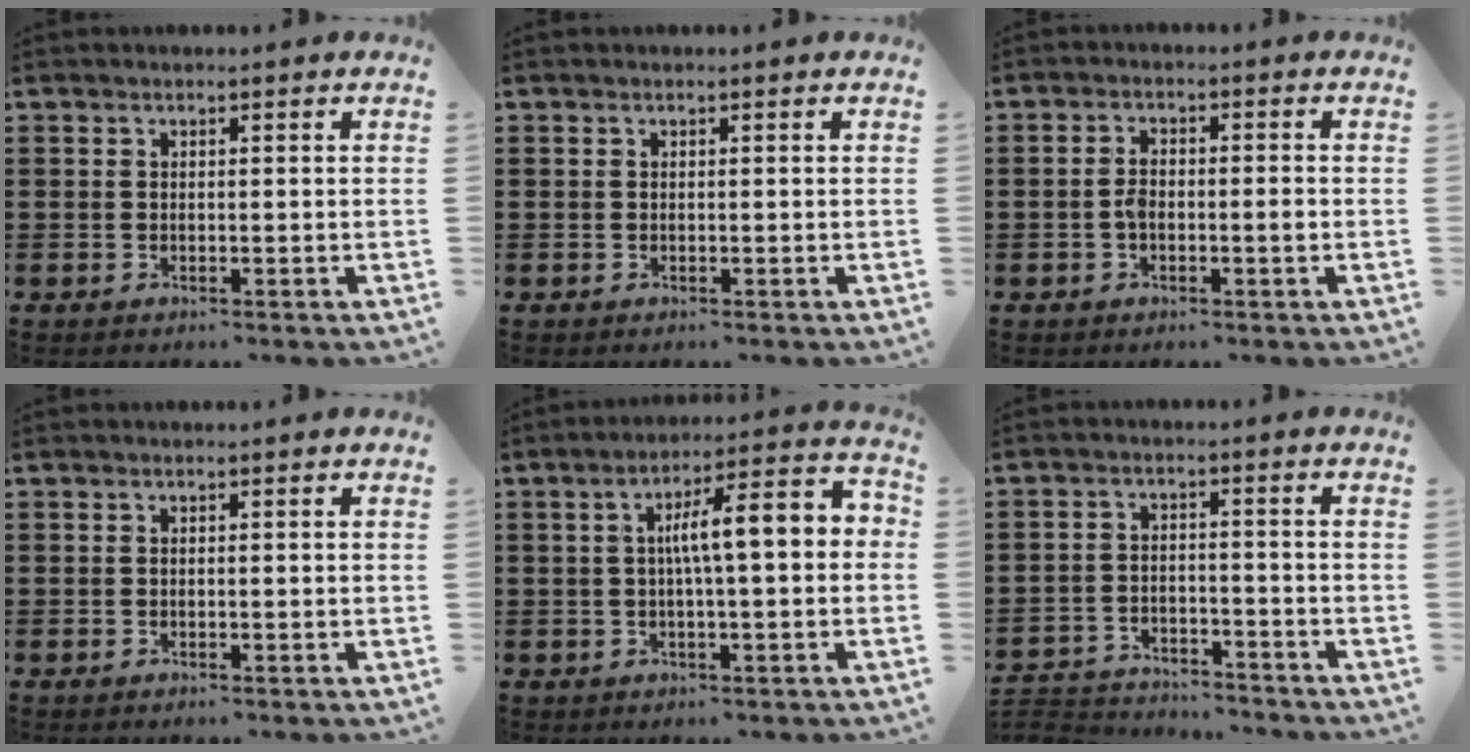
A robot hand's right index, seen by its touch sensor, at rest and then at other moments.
{"total": 0.0}
{"total": 2.9, "force": [-0.8, 0.8, 2.7], "torque": [-0.056, 0.000, -0.017]}
{"total": 0.0}
{"total": 7.6, "force": [0.2, 1.5, 7.4], "torque": [-0.130, 0.007, -0.006]}
{"total": 3.7, "force": [-3.7, 0.5, 0.0], "torque": [-0.014, 0.002, -0.082]}